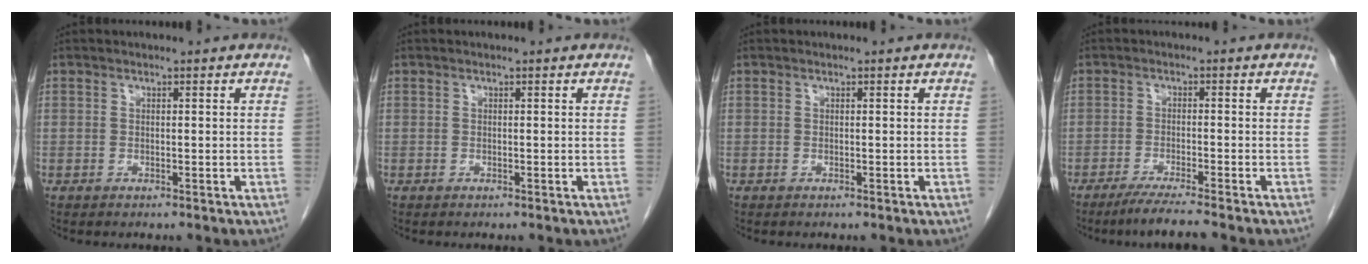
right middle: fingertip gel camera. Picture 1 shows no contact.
{"total": 0.0}
{"total": 0.0}
{"total": 5.2, "force": [-4.3, -0.8, 2.9], "torque": [-0.049, -0.017, -0.076]}